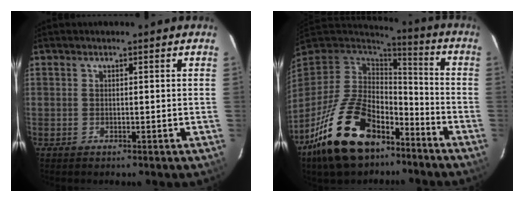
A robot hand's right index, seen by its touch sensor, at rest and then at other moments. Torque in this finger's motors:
{"motor_torque": [0.88, -0.75, 1.05, 0.21]}